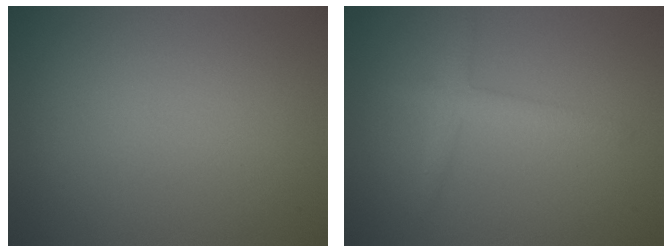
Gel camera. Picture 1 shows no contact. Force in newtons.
{"total": 2.0, "press": 2.0, "slide": 0.1}